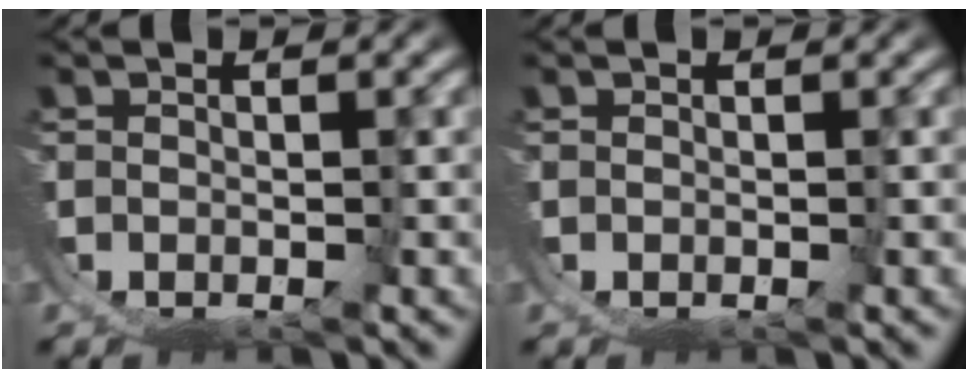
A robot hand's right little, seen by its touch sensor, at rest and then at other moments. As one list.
[{"total": 0.0}]